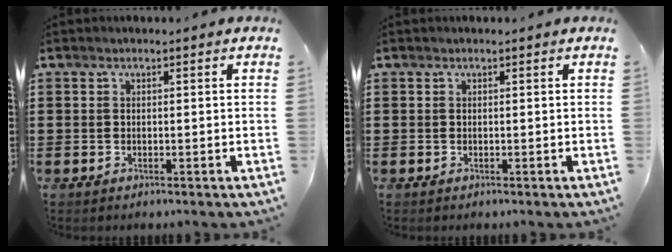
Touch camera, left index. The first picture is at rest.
{"total": 0.0}